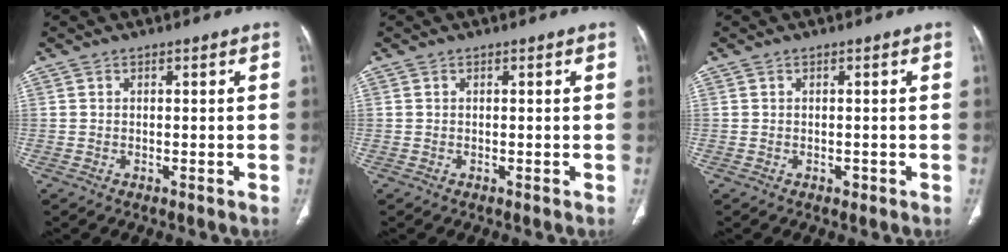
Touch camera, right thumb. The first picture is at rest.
{"total": 0.0}
{"total": 0.6, "force": [-0.3, 0.5, 0.3], "torque": [0.002, 0.002, -0.005]}